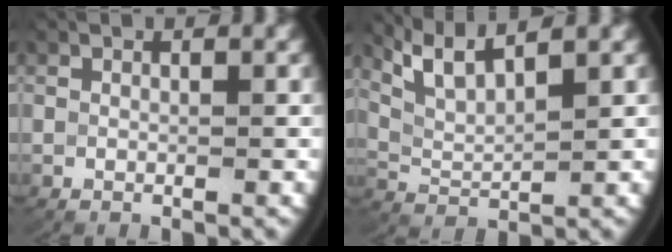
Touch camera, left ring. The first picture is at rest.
{"total": 6.0, "force": [3.6, 3.0, 3.7], "torque": [-0.092, -0.007, 0.067]}